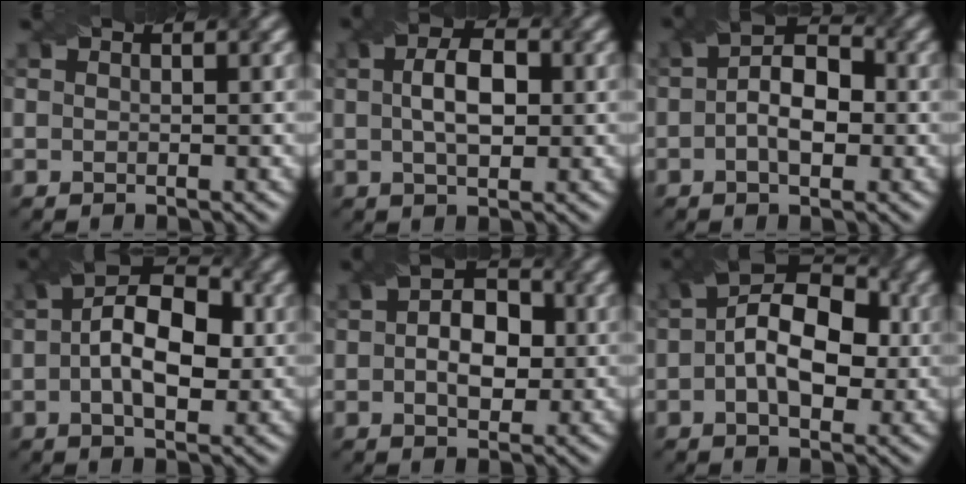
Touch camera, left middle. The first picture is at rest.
{"total": 3.7, "force": [-0.1, 2.1, 3.0], "torque": [-0.048, 0.008, 0.010]}
{"total": 4.5, "force": [-1.1, 2.7, 3.4], "torque": [-0.041, 0.008, -0.008]}
{"total": 7.1, "force": [-0.3, 4.0, 5.9], "torque": [-0.087, 0.018, 0.002]}
{"total": 4.4, "force": [-0.5, 3.1, 3.1], "torque": [-0.040, 0.007, 0.000]}
{"total": 7.8, "force": [-0.3, 4.6, 6.3], "torque": [-0.081, 0.020, 0.001]}